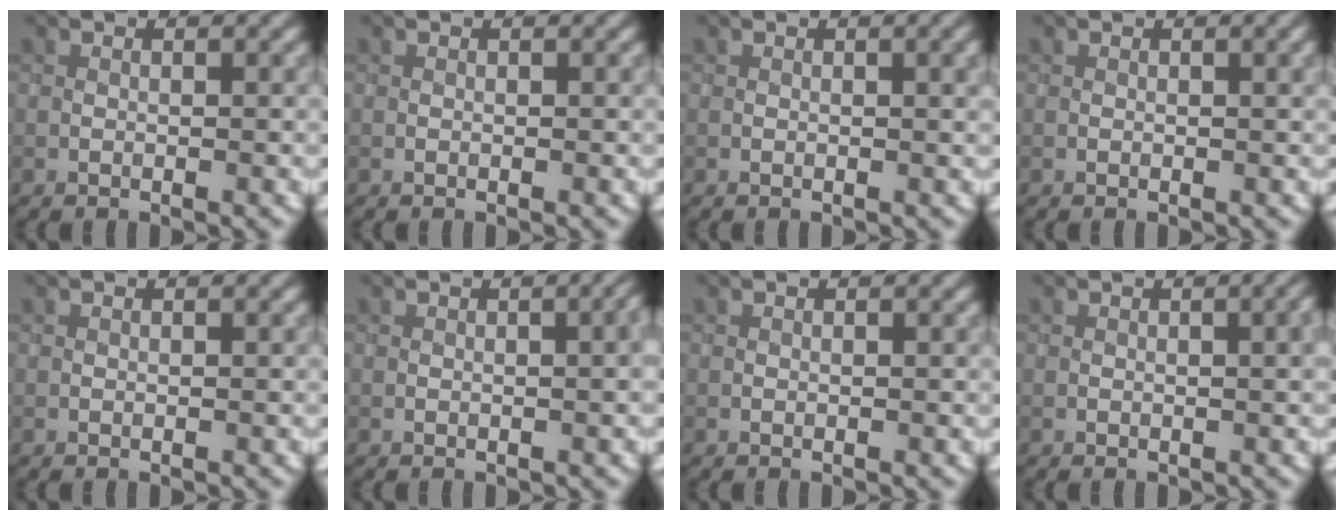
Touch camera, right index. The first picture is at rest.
{"total": 0.0}
{"total": 1.5, "force": [0.4, 0.3, 1.4], "torque": [-0.019, 0.002, 0.004]}
{"total": 0.8, "force": [0.2, 0.1, 0.8], "torque": [-0.012, 0.003, 0.003]}
{"total": 0.0}
{"total": 2.4, "force": [0.2, 0.8, 2.2], "torque": [-0.015, 0.008, 0.004]}
{"total": 0.0}
{"total": 2.2, "force": [0.3, 0.6, 2.1], "torque": [-0.021, 0.005, 0.003]}